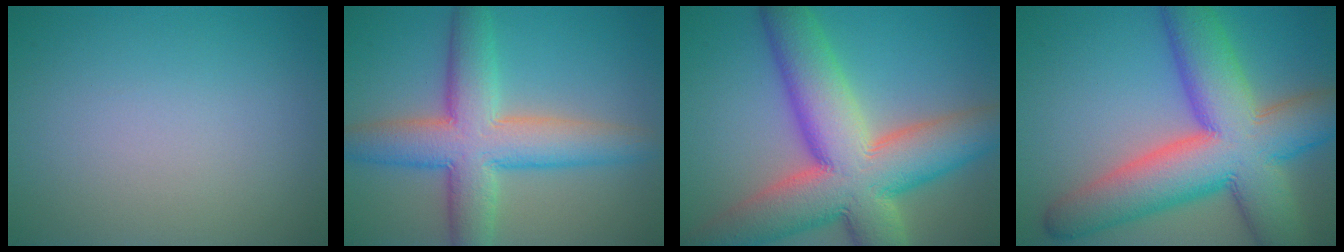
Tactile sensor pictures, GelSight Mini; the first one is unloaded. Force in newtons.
{"total": 8.6, "press": 8.6, "slide": 0.5}
{"total": 13.9, "press": 13.9, "slide": 1.0}
{"total": 14.0, "press": 14.0, "slide": 0.5}